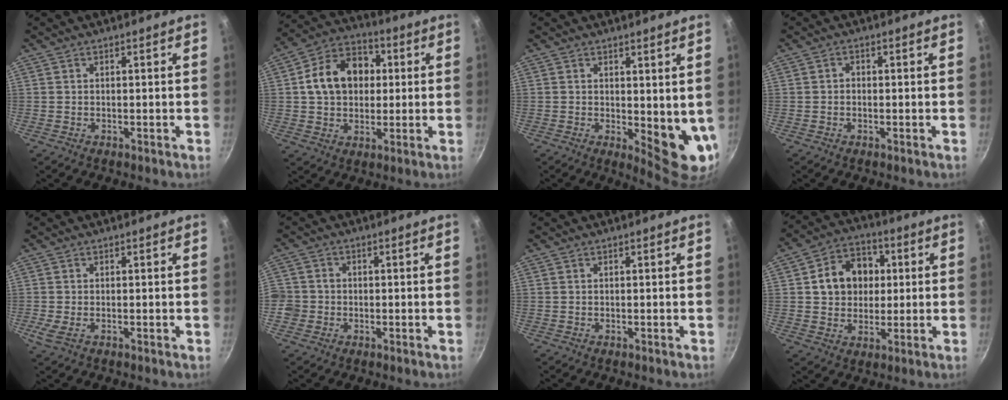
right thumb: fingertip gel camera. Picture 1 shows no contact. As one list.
[{"total": 14.1, "force": [2.0, 10.8, 8.8], "torque": [-0.119, 0.025, 0.020]}, {"total": 8.0, "force": [1.2, 3.5, 7.2], "torque": [-0.078, -0.022, 0.024]}, {"total": 1.1, "force": [-0.3, 0.9, 0.5], "torque": [-0.008, 0.005, -0.006]}, {"total": 2.8, "force": [-0.7, 1.3, 2.4], "torque": [-0.051, -0.006, -0.014]}, {"total": 5.0, "force": [-1.4, 4.6, 1.5], "torque": [-0.018, 0.018, -0.028]}, {"total": 0.0}, {"total": 12.2, "force": [2.1, 10.0, 6.6], "torque": [-0.073, 0.013, 0.027]}]